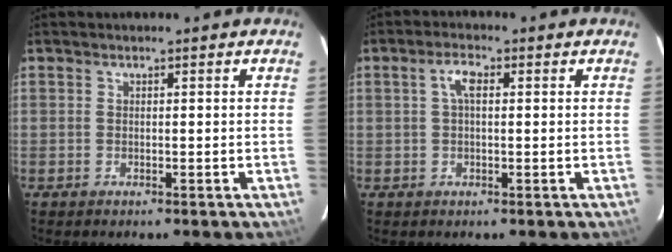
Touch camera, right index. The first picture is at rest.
{"total": 3.1, "force": [0.7, 1.2, 2.7], "torque": [-0.056, 0.011, 0.012]}